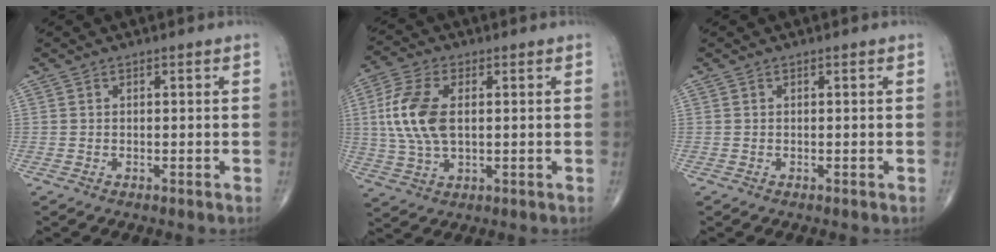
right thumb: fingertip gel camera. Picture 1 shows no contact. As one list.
[{"total": 11.7, "force": [1.5, 6.4, 9.7], "torque": [-0.215, 0.002, 0.029]}, {"total": 0.0}]